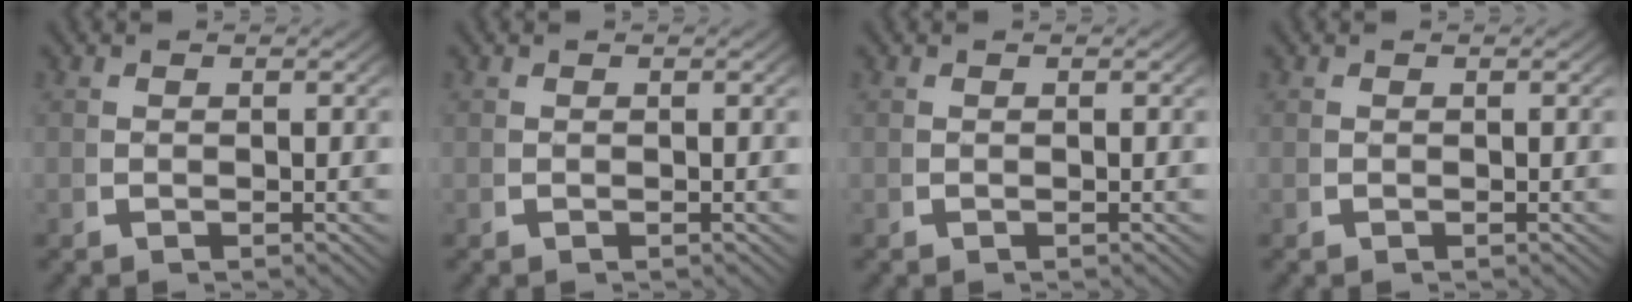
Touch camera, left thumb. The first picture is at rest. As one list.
[{"total": 0.0}, {"total": 0.0}, {"total": 0.0}]